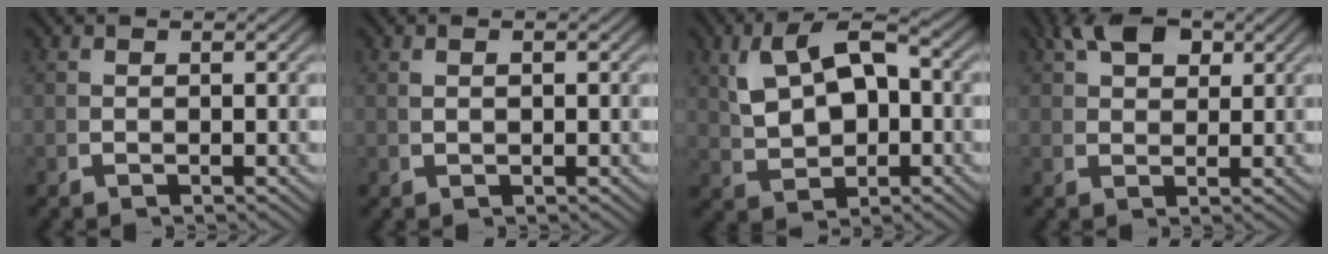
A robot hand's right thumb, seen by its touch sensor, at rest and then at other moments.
{"total": 0.6, "force": [0.4, -0.1, 0.4], "torque": [-0.006, 0.001, 0.013]}
{"total": 7.9, "force": [1.3, 4.8, 6.1], "torque": [-0.112, -0.012, 0.042]}
{"total": 4.5, "force": [3.0, 2.1, 2.7], "torque": [-0.036, 0.002, 0.057]}